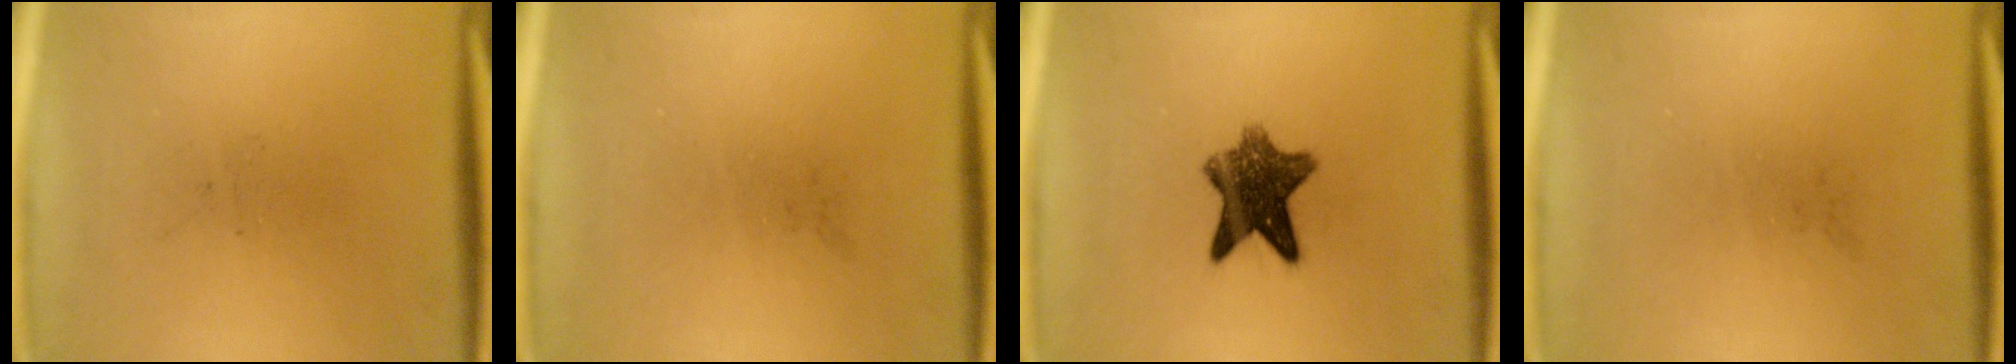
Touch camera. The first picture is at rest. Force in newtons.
{"total": 0.0}
{"total": 8.8}
{"total": 0.0}